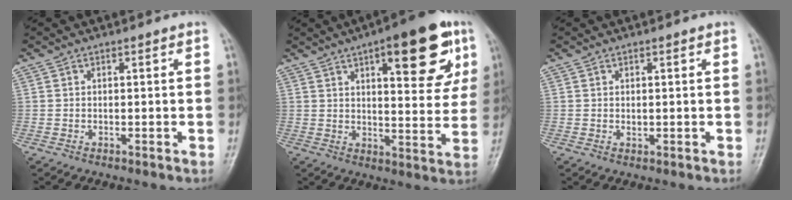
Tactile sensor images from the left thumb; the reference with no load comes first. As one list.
[{"total": 18.4, "force": [8.7, 6.7, 14.8], "torque": [-0.154, -0.024, 0.113]}, {"total": 1.0, "force": [0.1, 0.7, 0.6], "torque": [-0.009, -0.001, 0.003]}]